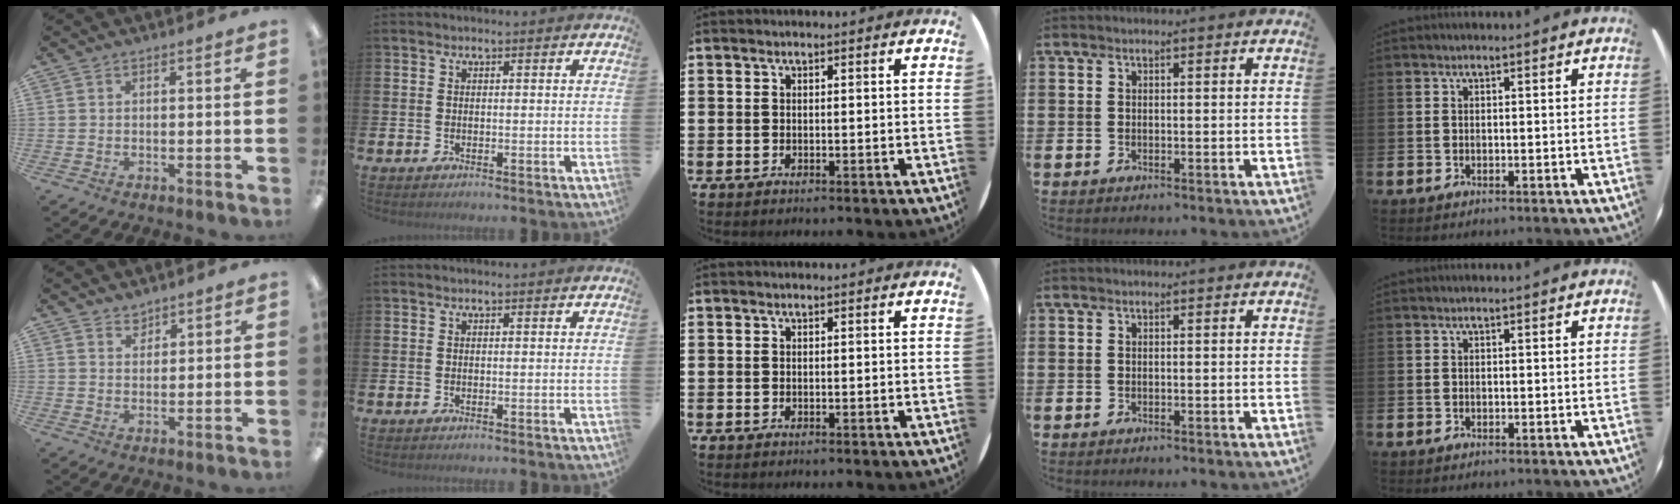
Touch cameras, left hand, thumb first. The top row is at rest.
{"thumb": {"total": 2.6, "force": [2.4, 1.1, -0.1], "torque": [0.007, -0.013, 0.046]}}